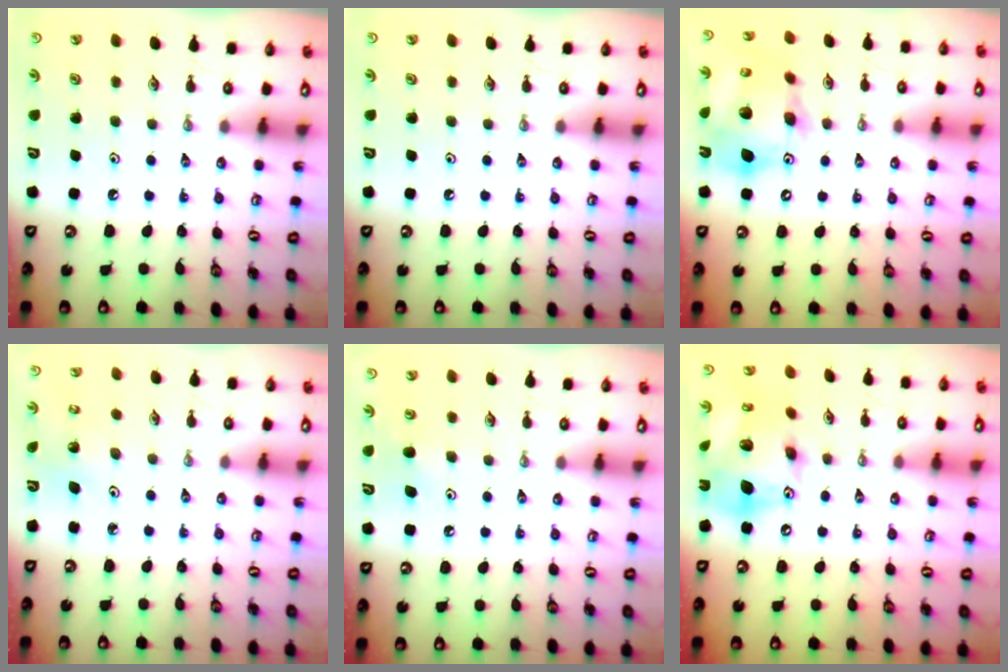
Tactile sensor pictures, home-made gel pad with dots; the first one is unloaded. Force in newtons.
{"total": 0.0}
{"total": 17.9, "press": 17.8, "slide": 2.5}
{"total": 2.2, "press": 2.2, "slide": 0.2}
{"total": 6.4, "press": 6.3, "slide": 1.0}
{"total": 18.3, "press": 18.2, "slide": 2.3}